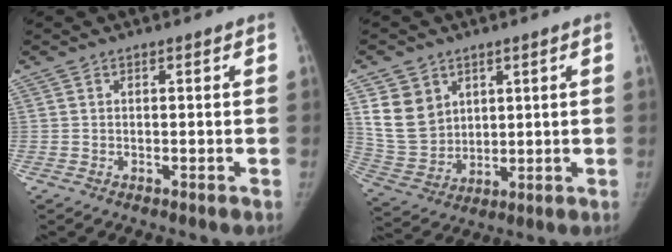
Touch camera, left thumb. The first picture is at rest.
{"total": 10.7, "force": [4.5, 8.5, 4.7], "torque": [-0.067, -0.023, 0.107]}